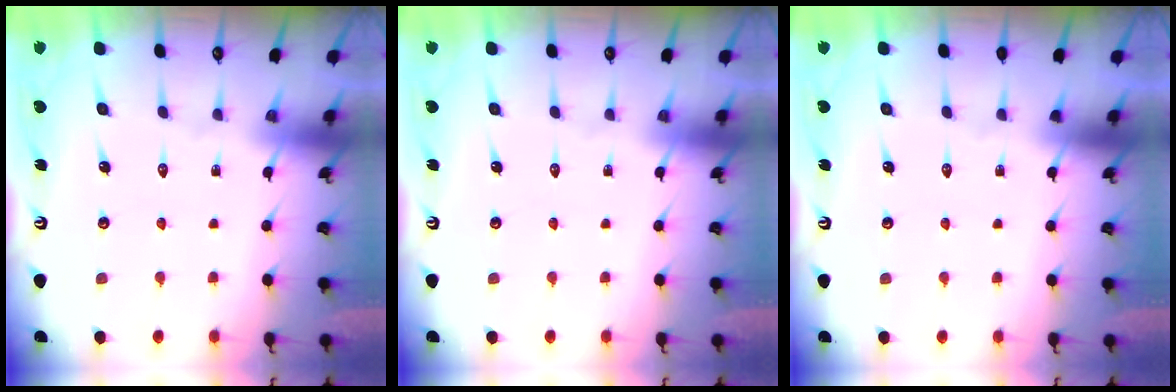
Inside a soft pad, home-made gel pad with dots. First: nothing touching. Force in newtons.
{"total": 0.0}
{"total": 0.0}